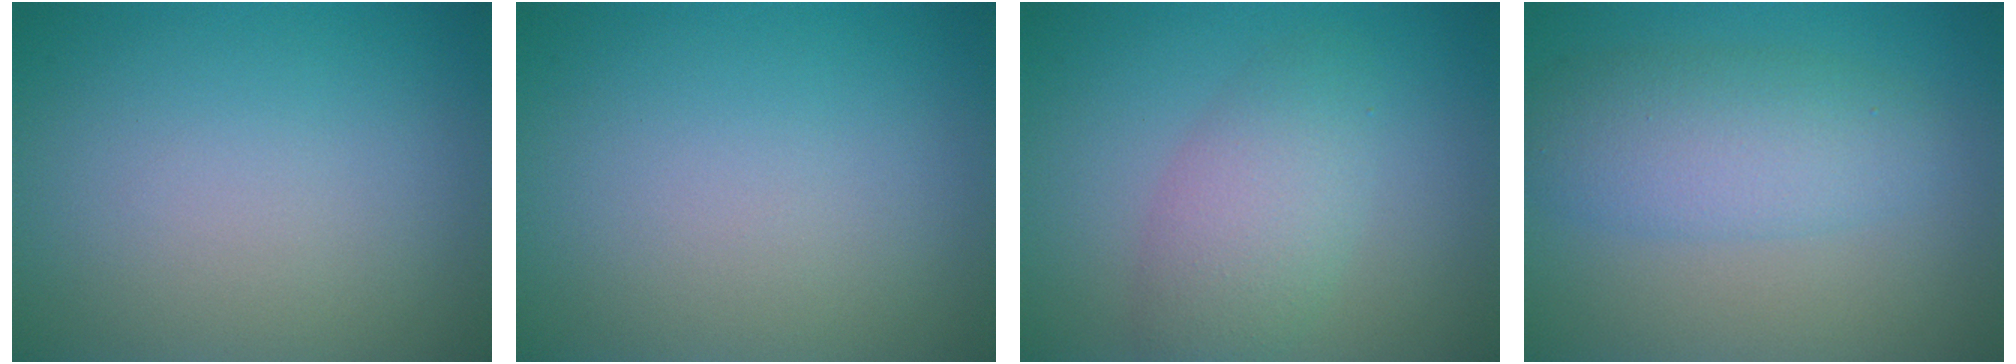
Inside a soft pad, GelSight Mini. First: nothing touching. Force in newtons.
{"total": 0.0}
{"total": 4.0, "press": 4.0, "slide": 0.1}
{"total": 4.6, "press": 4.6, "slide": 0.1}